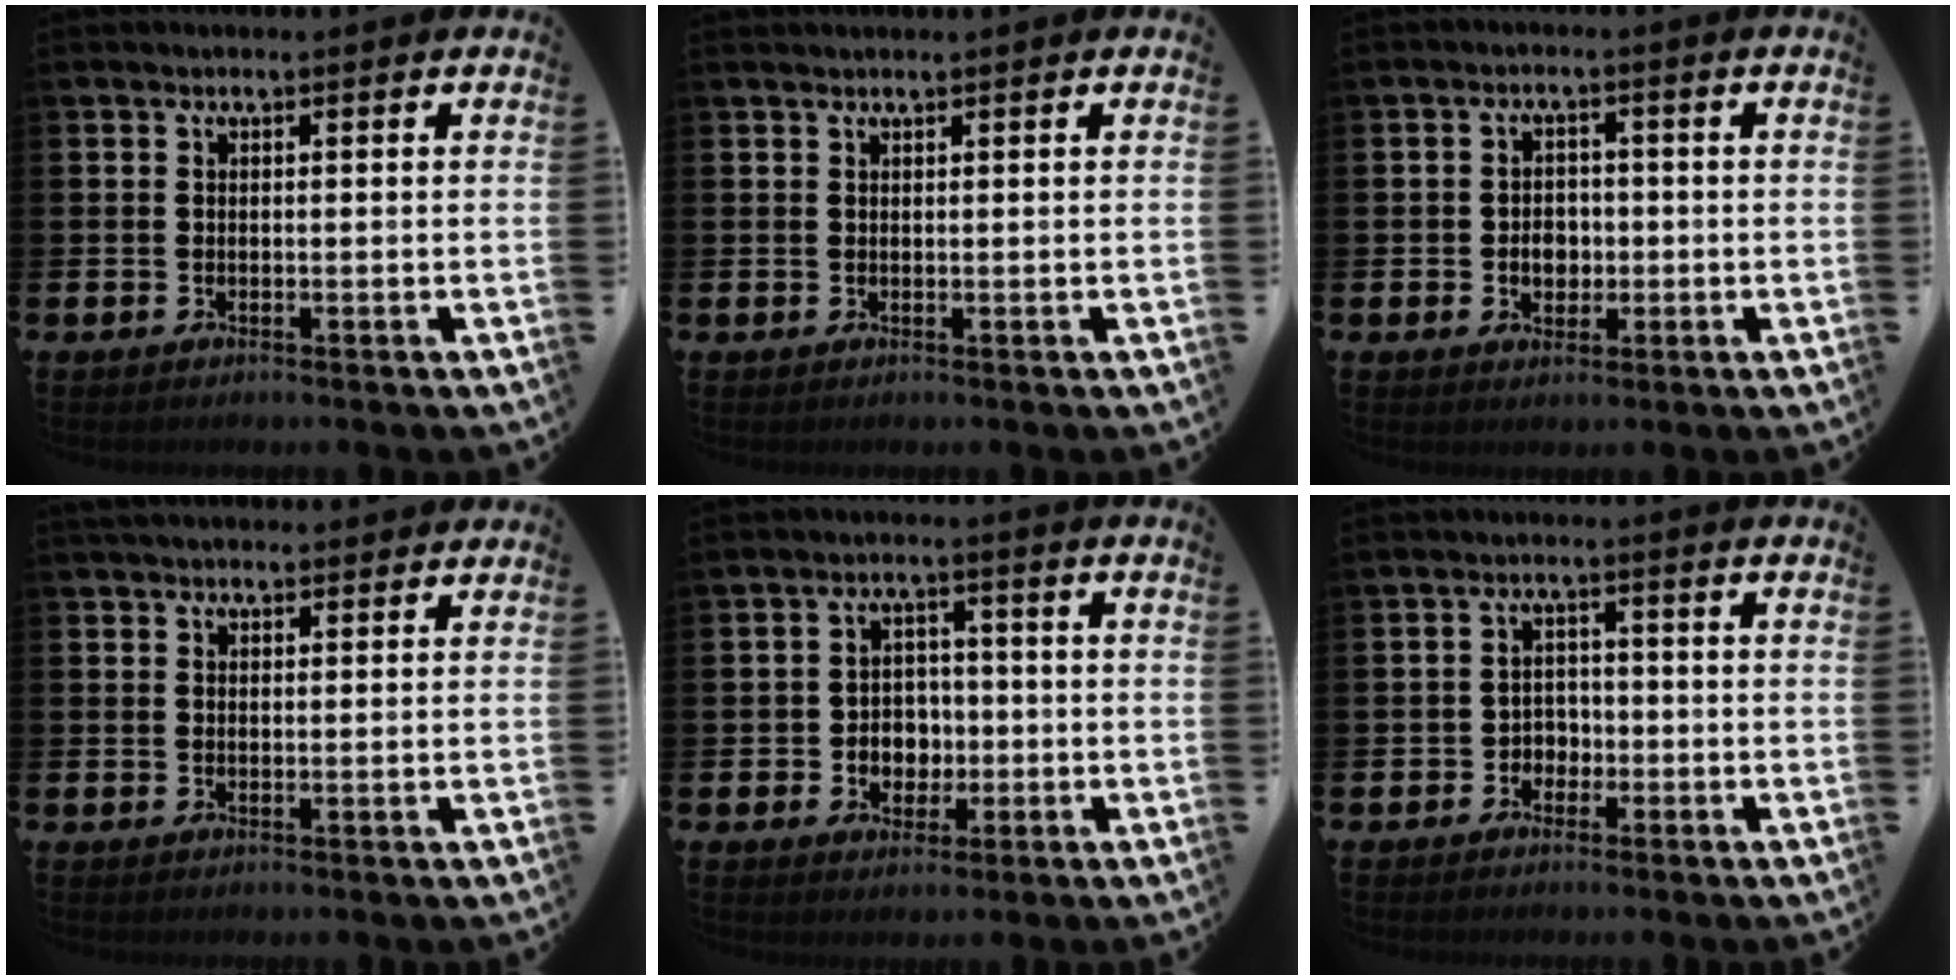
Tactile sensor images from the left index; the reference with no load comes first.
{"total": 0.5, "force": [0.5, -0.1, 0.1], "torque": [0.001, -0.001, 0.010]}
{"total": 3.3, "force": [-0.5, 2.7, 1.9], "torque": [-0.022, -0.001, -0.019]}
{"total": 2.4, "force": [2.2, 0.6, 0.5], "torque": [0.000, -0.005, 0.038]}
{"total": 3.8, "force": [-0.4, 3.6, 1.2], "torque": [-0.025, 0.002, -0.017]}
{"total": 2.6, "force": [-1.4, 2.1, 0.6], "torque": [-0.015, 0.006, -0.033]}